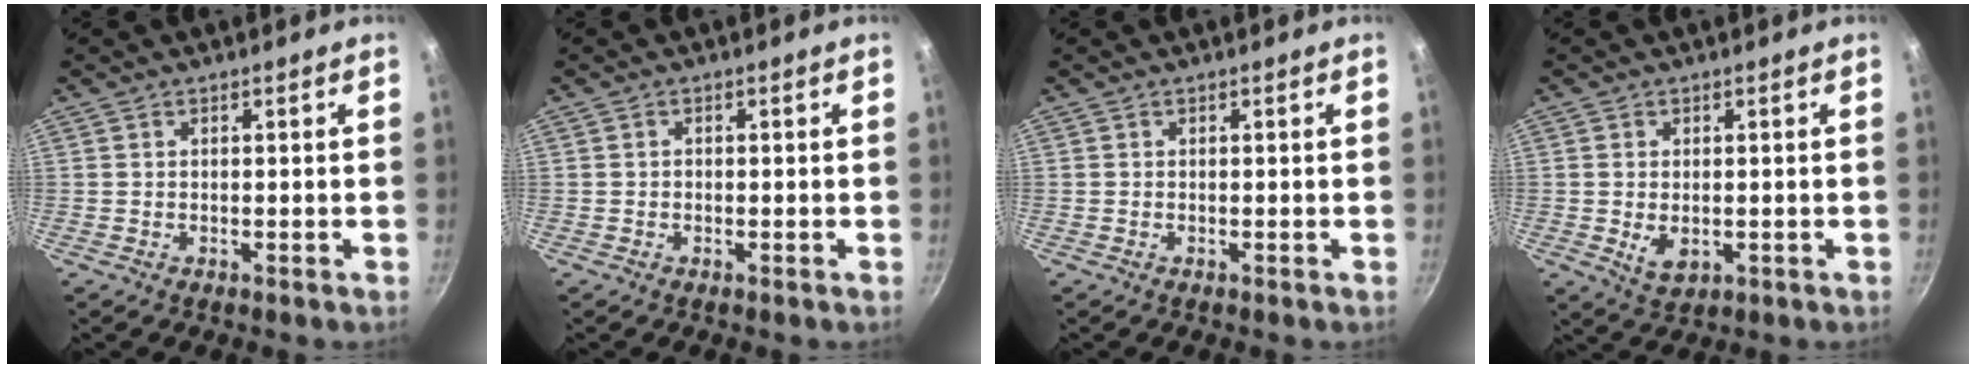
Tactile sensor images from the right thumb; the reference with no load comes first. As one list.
[{"total": 0.6, "force": [-0.1, 0.5, 0.2], "torque": [-0.005, 0.003, -0.002]}, {"total": 0.0}, {"total": 4.4, "force": [-0.6, 2.8, 3.4], "torque": [-0.056, -0.011, -0.002]}]